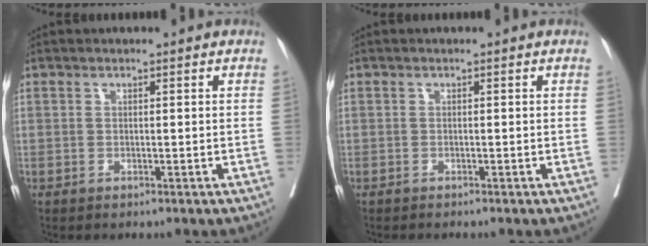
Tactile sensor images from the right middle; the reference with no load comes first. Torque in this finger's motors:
{"motor_torque": [-0.26, 0.14, -0.02, -0.02]}